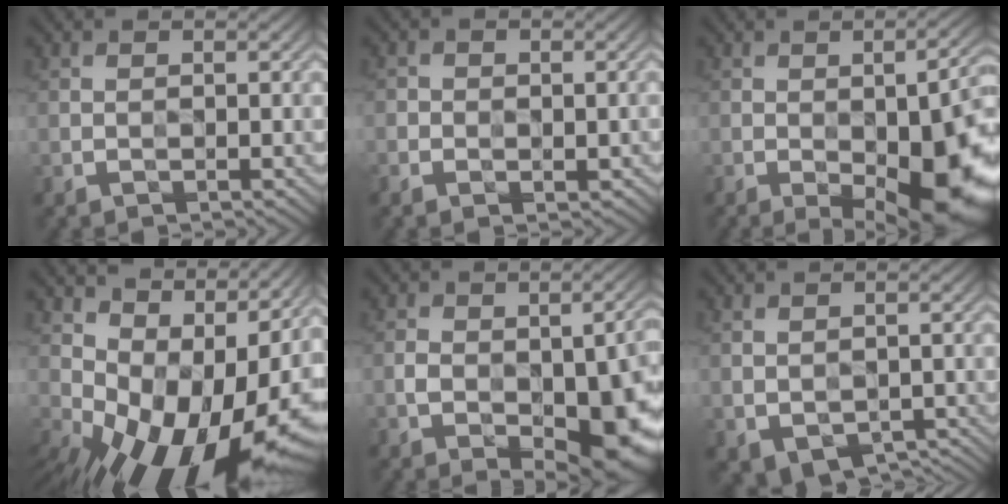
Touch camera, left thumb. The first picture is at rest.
{"total": 2.2, "force": [-0.6, 2.0, 0.7], "torque": [-0.007, -0.004, -0.011]}
{"total": 16.7, "force": [-5.1, 7.2, 14.2], "torque": [-0.175, -0.029, -0.051]}
{"total": 17.6, "force": [0.5, 10.2, 14.4], "torque": [-0.177, -0.010, 0.033]}
{"total": 13.1, "force": [-3.7, 7.3, 10.2], "torque": [-0.137, -0.036, -0.044]}
{"total": 4.4, "force": [-2.2, 2.8, 2.5], "torque": [-0.042, -0.020, -0.021]}